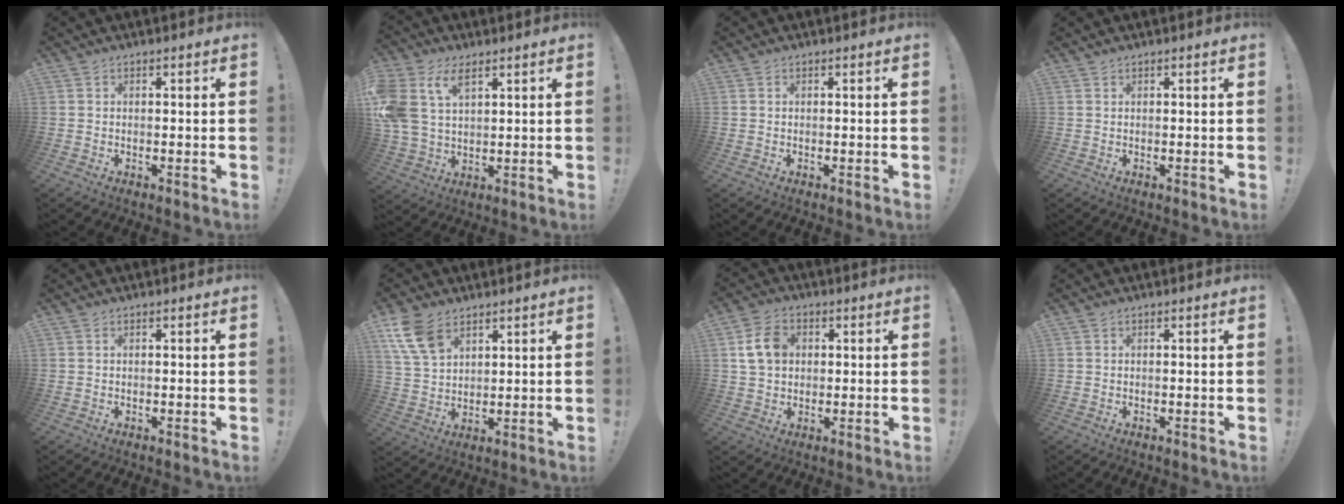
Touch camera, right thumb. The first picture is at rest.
{"total": 12.2, "force": [5.9, 7.7, 7.4], "torque": [-0.158, -0.019, 0.116]}
{"total": 0.0}
{"total": 0.6, "force": [0.6, 0.1, 0.0], "torque": [0.009, -0.004, 0.010]}
{"total": 0.0}
{"total": 10.7, "force": [6.5, 6.2, 5.8], "torque": [-0.110, -0.025, 0.128]}
{"total": 9.3, "force": [2.2, 7.1, 5.7], "torque": [-0.094, 0.012, 0.046]}
{"total": 0.0}